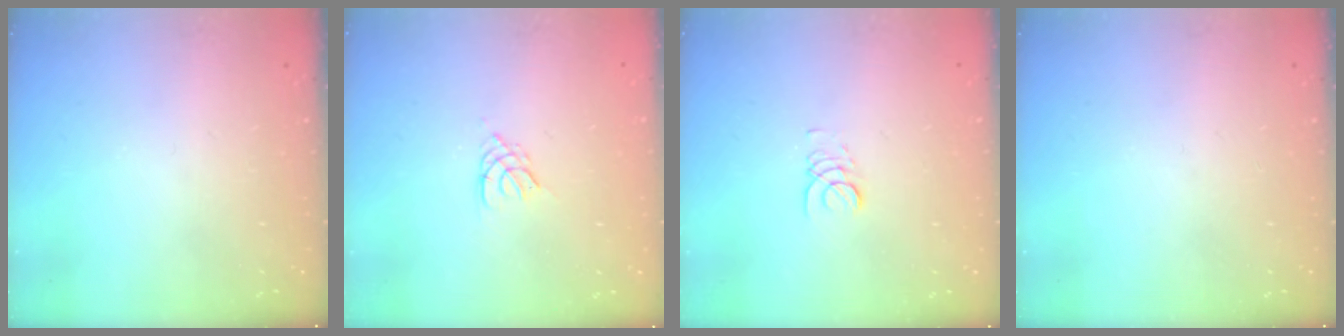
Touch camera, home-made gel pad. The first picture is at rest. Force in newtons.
{"total": 2.6, "press": 2.5, "slide": 0.5}
{"total": 3.4, "press": 3.4, "slide": 0.3}
{"total": 0.0}